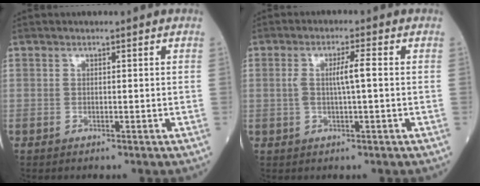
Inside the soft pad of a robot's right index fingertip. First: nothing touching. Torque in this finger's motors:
{"motor_torque": [0.11, 0.02, 0.08, 0.03]}